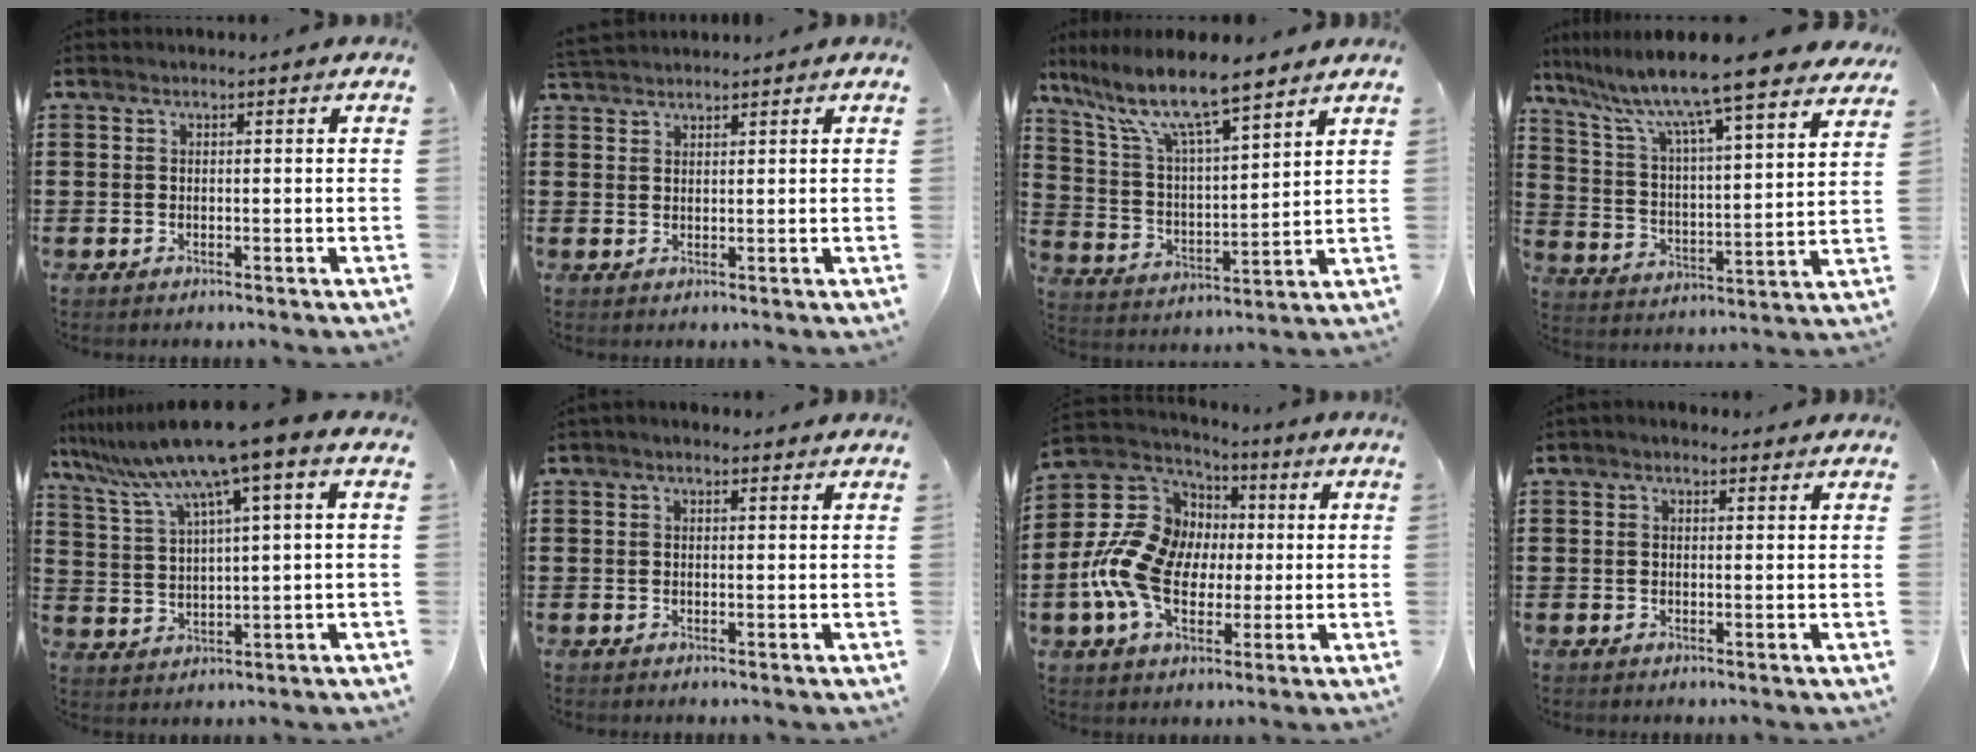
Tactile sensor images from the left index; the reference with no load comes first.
{"total": 1.9, "force": [1.9, 0.3, 0.2], "torque": [-0.009, 0.002, 0.038]}
{"total": 9.4, "force": [7.5, 1.5, 5.4], "torque": [-0.134, -0.035, 0.125]}
{"total": 10.2, "force": [8.8, -0.2, 5.1], "torque": [-0.132, -0.062, 0.142]}
{"total": 9.2, "force": [6.3, -0.5, 6.7], "torque": [-0.162, -0.042, 0.099]}
{"total": 0.9, "force": [0.2, 0.5, 0.7], "torque": [-0.014, 0.006, 0.003]}
{"total": 14.3, "force": [-1.5, 10.9, 9.2], "torque": [-0.240, 0.006, -0.034]}
{"total": 1.0, "force": [0.4, 0.7, 0.6], "torque": [-0.013, 0.008, 0.006]}